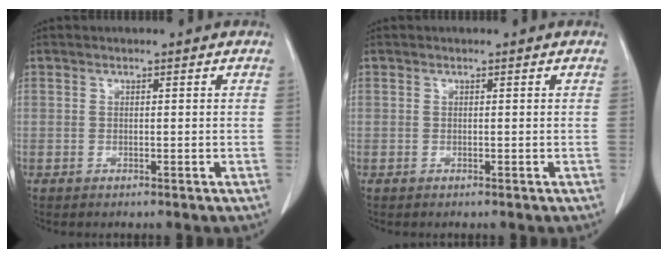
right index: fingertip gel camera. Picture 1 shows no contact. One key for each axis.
{"total": 0.0}